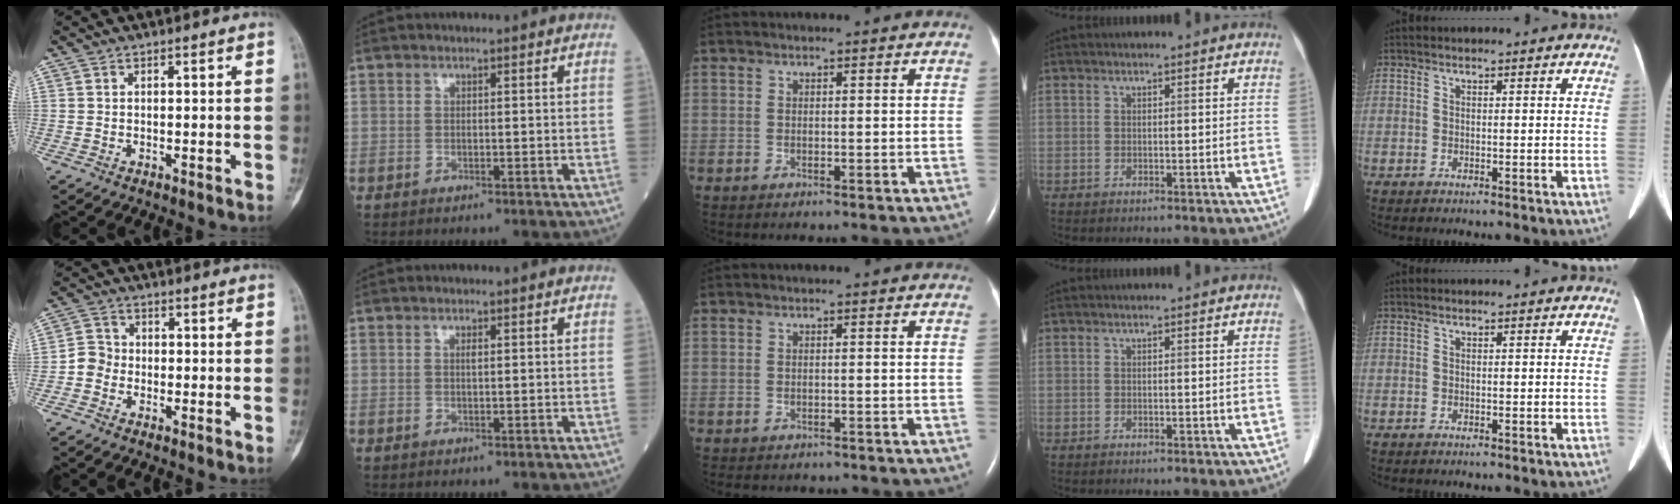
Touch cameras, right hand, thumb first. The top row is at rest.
{"thumb": {"total": 3.5, "force": [-1.3, 3.0, 1.2], "torque": [-0.008, 0.011, -0.039]}, "index": {"total": 0.7, "force": [0.2, 0.2, 0.7], "torque": [-0.015, -0.001, 0.003]}, "middle": {"total": 4.9, "force": [-4.2, 1.9, 1.7], "torque": [-0.020, -0.002, -0.049]}}